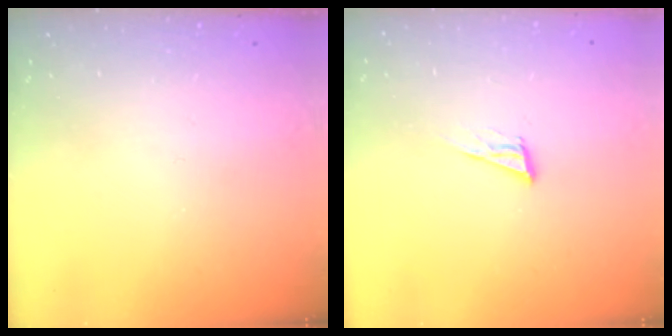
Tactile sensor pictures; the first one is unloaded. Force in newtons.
{"total": 8.4, "press": 8.0, "slide": 2.2}